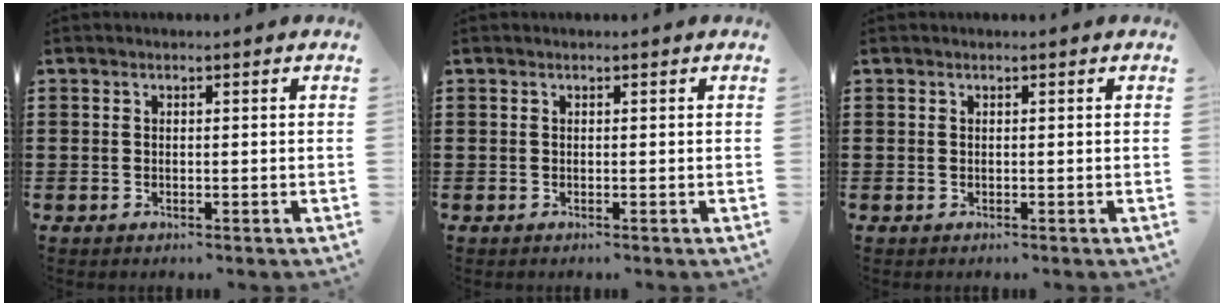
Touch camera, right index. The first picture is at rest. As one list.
[{"total": 0.0}, {"total": 0.0}]